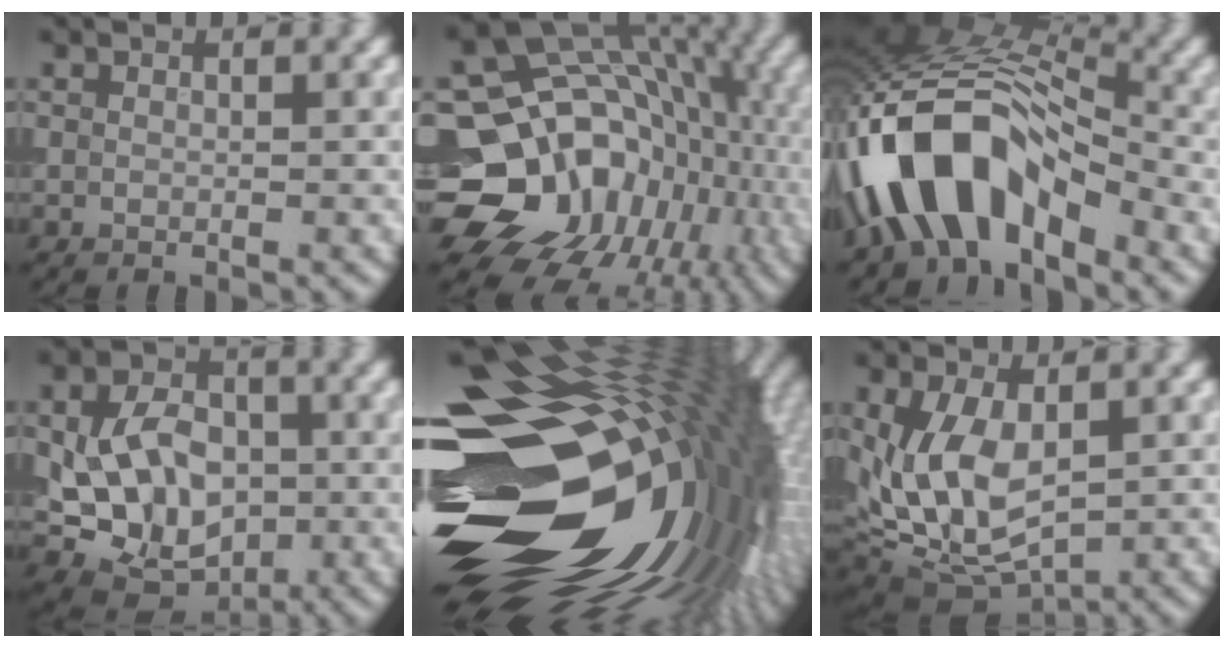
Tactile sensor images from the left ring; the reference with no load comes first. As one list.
[{"total": 18.9, "force": [-4.8, 15.8, 9.2], "torque": [-0.141, -0.003, -0.079]}, {"total": 10.9, "force": [-5.2, 5.5, 7.8], "torque": [-0.148, 0.014, -0.102]}, {"total": 8.7, "force": [-0.4, 6.6, 5.6], "torque": [-0.108, -0.010, 0.000]}, {"total": 22.1, "force": [-2.1, 12.9, 17.8], "torque": [-0.306, -0.027, -0.046]}, {"total": 8.6, "force": [0.5, 5.1, 6.9], "torque": [-0.157, -0.010, 0.014]}]